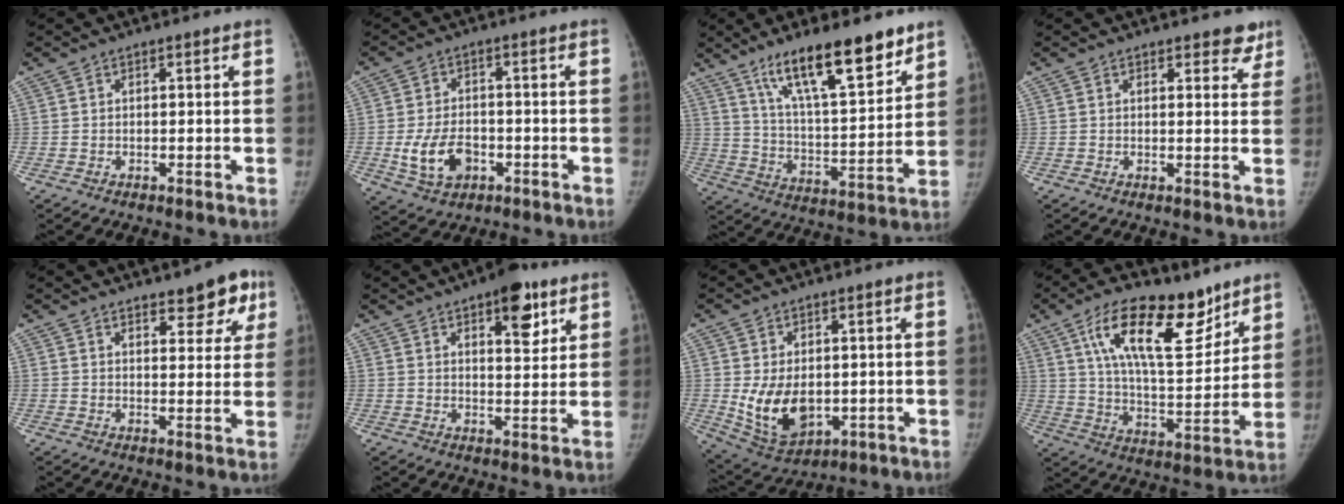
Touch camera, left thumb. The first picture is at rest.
{"total": 8.6, "force": [-2.5, 5.8, 5.8], "torque": [-0.100, 0.011, -0.037]}
{"total": 18.7, "force": [12.6, 4.8, 12.9], "torque": [-0.182, -0.066, 0.220]}
{"total": 3.9, "force": [3.0, 1.8, 1.6], "torque": [0.011, -0.015, 0.030]}
{"total": 7.6, "force": [4.8, 3.3, 4.9], "torque": [-0.023, -0.023, 0.060]}
{"total": 9.3, "force": [5.2, 3.9, 6.7], "torque": [-0.066, -0.024, 0.071]}
{"total": 10.9, "force": [-0.7, 7.2, 8.2], "torque": [-0.123, -0.015, 0.011]}
{"total": 19.7, "force": [11.5, 8.3, 13.7], "torque": [-0.192, -0.059, 0.201]}